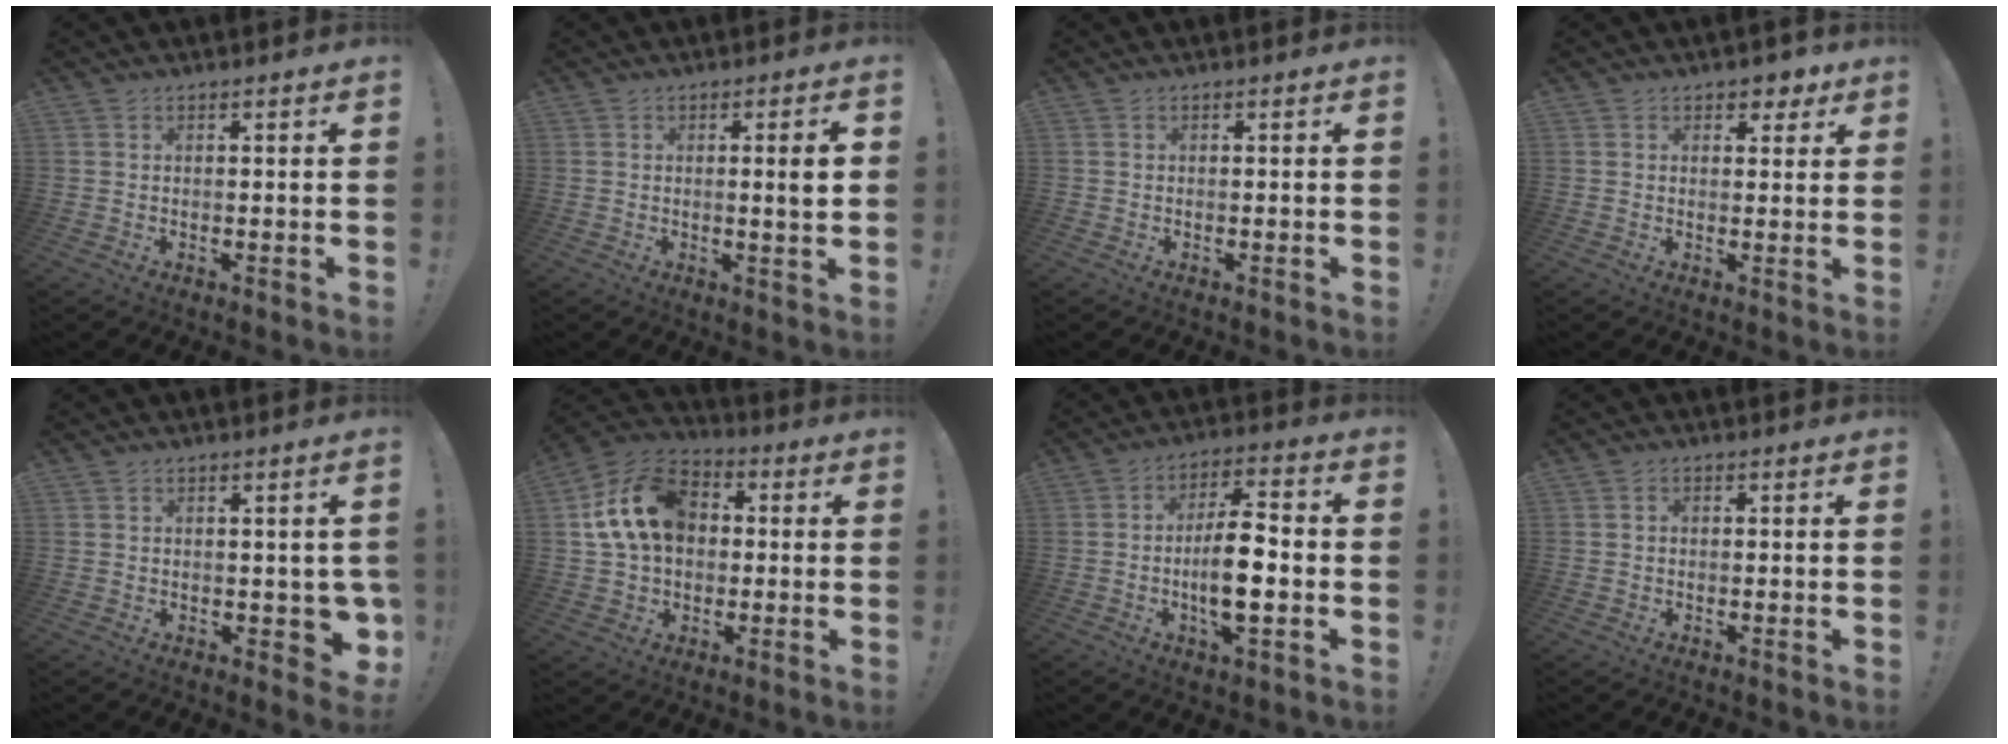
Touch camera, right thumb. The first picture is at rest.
{"total": 5.1, "force": [0.4, -0.1, 5.0], "torque": [-0.078, -0.005, 0.001]}
{"total": 0.0}
{"total": 3.9, "force": [2.6, 2.6, 1.3], "torque": [0.003, -0.017, 0.042]}
{"total": 4.9, "force": [-0.6, 3.2, 3.6], "torque": [-0.028, 0.002, -0.004]}
{"total": 17.8, "force": [3.6, 13.0, 11.6], "torque": [-0.193, 0.010, 0.073]}
{"total": 12.7, "force": [-2.4, 4.1, 11.8], "torque": [-0.217, 0.003, -0.052]}
{"total": 0.9, "force": [-0.3, 0.8, 0.3], "torque": [-0.007, 0.003, -0.005]}